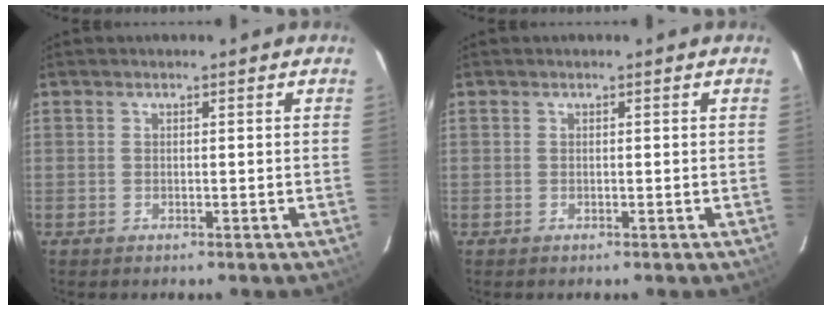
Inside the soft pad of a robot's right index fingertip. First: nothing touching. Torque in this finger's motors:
{"motor_torque": [-0.03, 0.00, 0.00, 0.00]}